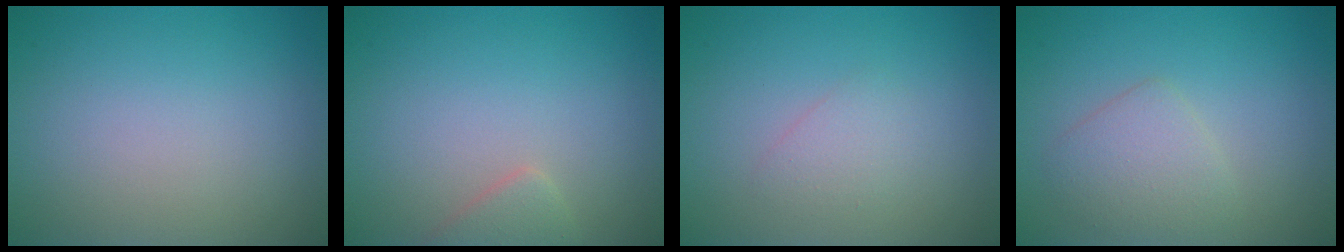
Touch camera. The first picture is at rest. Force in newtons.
{"total": 1.5, "press": 1.5, "slide": 0.1}
{"total": 1.4, "press": 1.4, "slide": 0.2}
{"total": 2.6, "press": 2.6, "slide": 0.0}